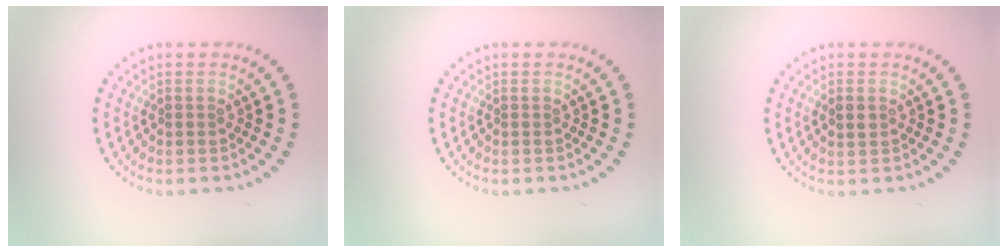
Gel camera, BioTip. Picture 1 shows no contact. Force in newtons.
{"total": 0.0}
{"total": 1.1, "press": 1.1, "slide": 0.0}